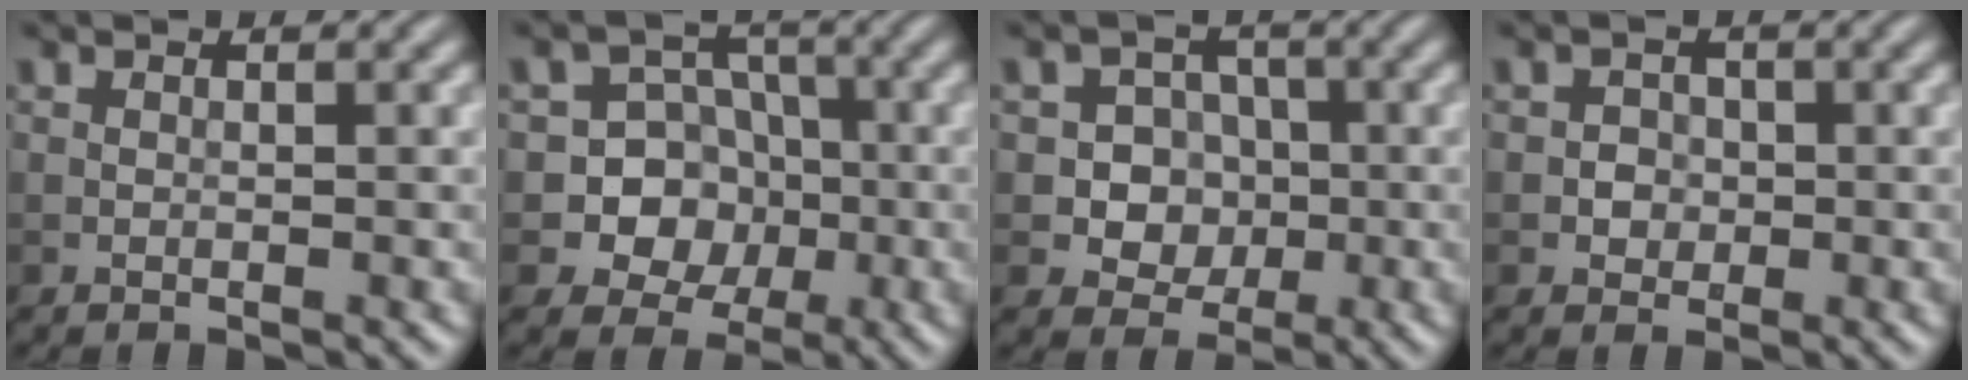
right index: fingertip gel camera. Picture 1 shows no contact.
{"total": 7.1, "force": [-1.4, 6.6, 2.0], "torque": [-0.020, 0.023, -0.052]}
{"total": 4.7, "force": [-0.7, 4.2, 1.8], "torque": [-0.003, 0.005, -0.030]}
{"total": 1.6, "force": [-0.2, 1.5, 0.5], "torque": [0.008, -0.002, -0.007]}